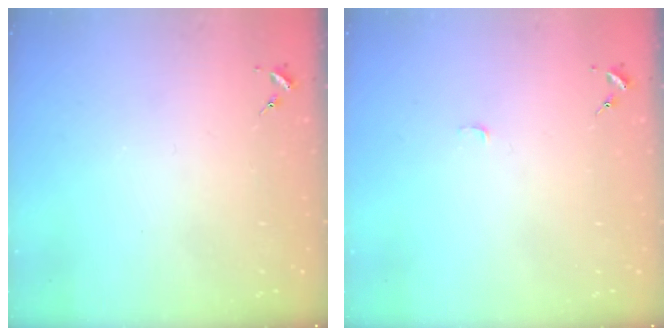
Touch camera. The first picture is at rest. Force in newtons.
{"total": 2.7, "press": 2.7, "slide": 0.3}